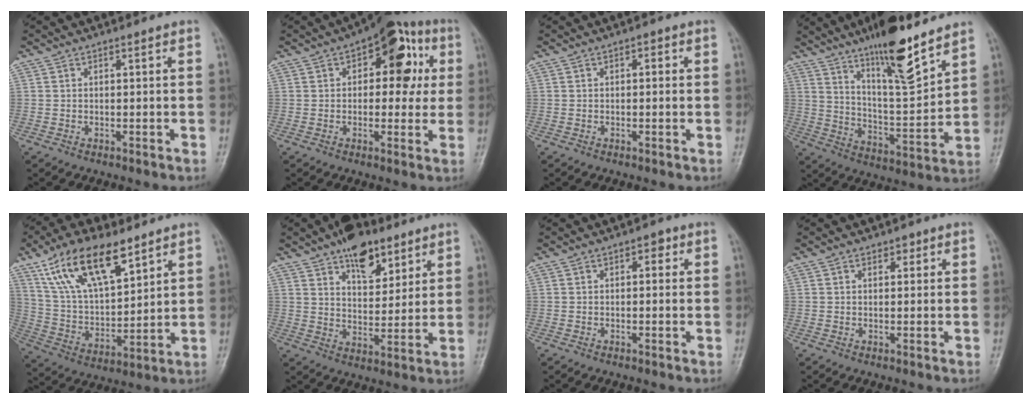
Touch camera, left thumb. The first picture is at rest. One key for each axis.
{"total": 13.1, "fx": 3.3, "fy": 7.3, "fz": 10.4, "tx": -0.079, "ty": 0.019, "tz": 0.034}
{"total": 1.5, "fx": 0.3, "fy": 0.9, "fz": 1.2, "tx": -0.005, "ty": 0.003, "tz": -0.002}
{"total": 15.7, "fx": 11.3, "fy": 2.9, "fz": 10.4, "tx": -0.157, "ty": -0.074, "tz": 0.198}
{"total": 17.6, "fx": 10.7, "fy": 7.4, "fz": 11.9, "tx": -0.187, "ty": -0.035, "tz": 0.209}
{"total": 11.4, "fx": 7.2, "fy": 5.9, "fz": 6.5, "tx": -0.067, "ty": -0.040, "tz": 0.116}
{"total": 2.2, "fx": 0.6, "fy": 1.3, "fz": 1.6, "tx": -0.004, "ty": 0.004, "tz": 0.001}
{"total": 1.8, "fx": 0.9, "fy": 1.2, "fz": 0.9, "tx": 0.001, "ty": -0.001, "tz": 0.008}